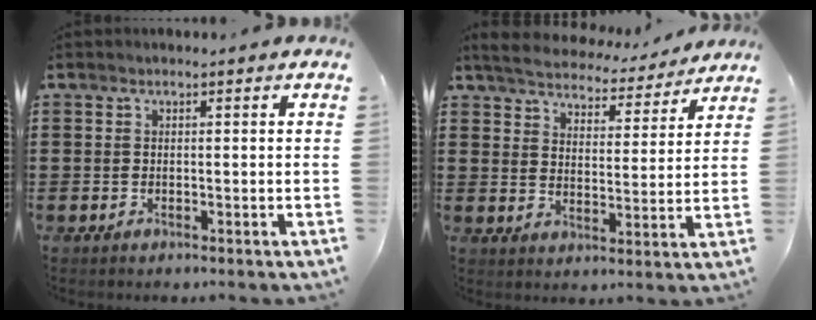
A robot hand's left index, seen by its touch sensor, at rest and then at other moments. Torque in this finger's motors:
{"motor_torque": [2.14, 0.00, 0.11, 0.05]}